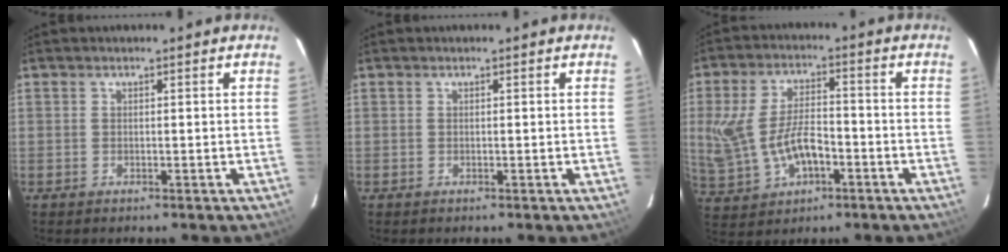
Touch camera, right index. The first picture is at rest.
{"total": 0.0}
{"total": 13.1, "force": [-2.8, 7.0, 10.8], "torque": [-0.232, -0.001, -0.029]}